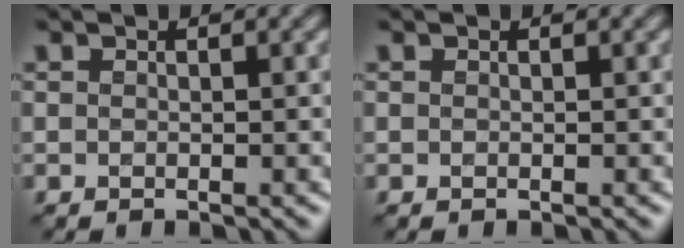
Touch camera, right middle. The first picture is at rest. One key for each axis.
{"total": 0.0}